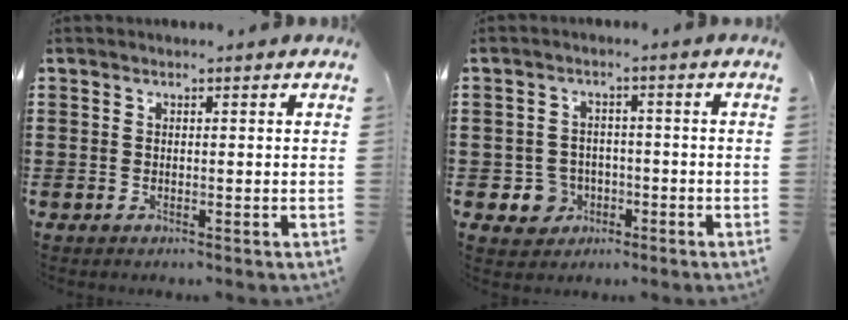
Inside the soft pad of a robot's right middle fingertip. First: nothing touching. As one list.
[{"total": 4.2, "force": [-1.5, 3.7, 1.2], "torque": [-0.037, 0.004, -0.031]}]